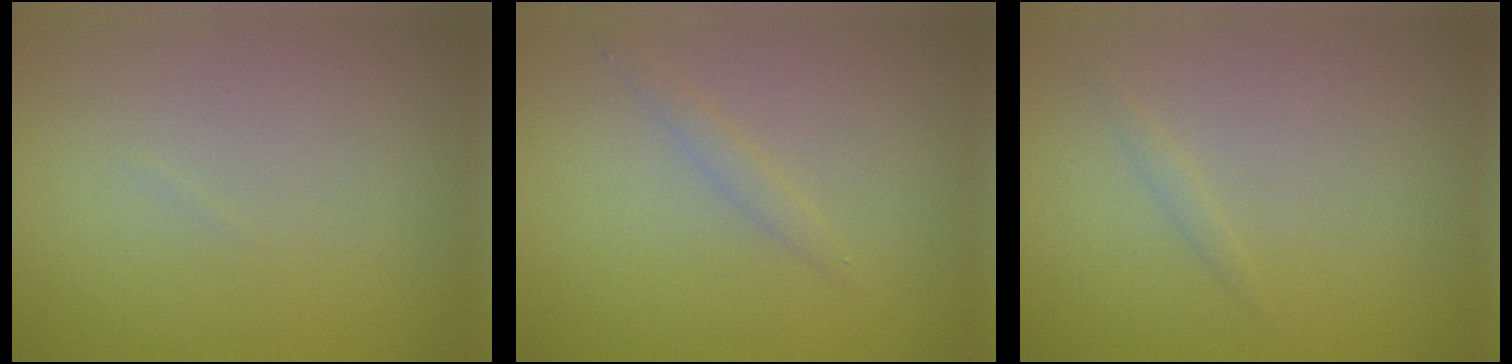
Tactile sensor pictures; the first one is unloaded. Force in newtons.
{"total": 1.0, "press": 1.0, "slide": 0.0}
{"total": 0.6, "press": 0.6, "slide": 0.0}